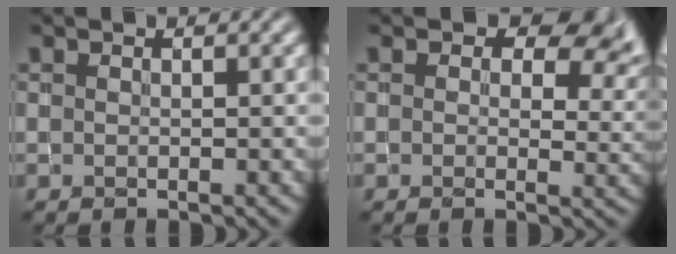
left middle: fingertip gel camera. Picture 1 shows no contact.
{"total": 7.5, "force": [3.0, 4.9, 4.8], "torque": [-0.059, 0.003, 0.045]}